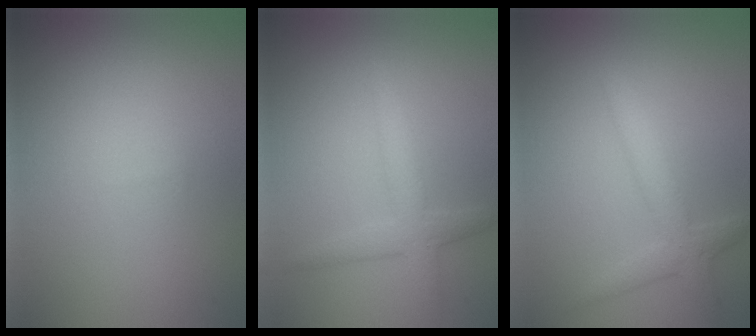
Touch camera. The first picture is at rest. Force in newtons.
{"total": 3.0, "press": 3.0, "slide": 0.1}
{"total": 2.7, "press": 2.7, "slide": 0.1}